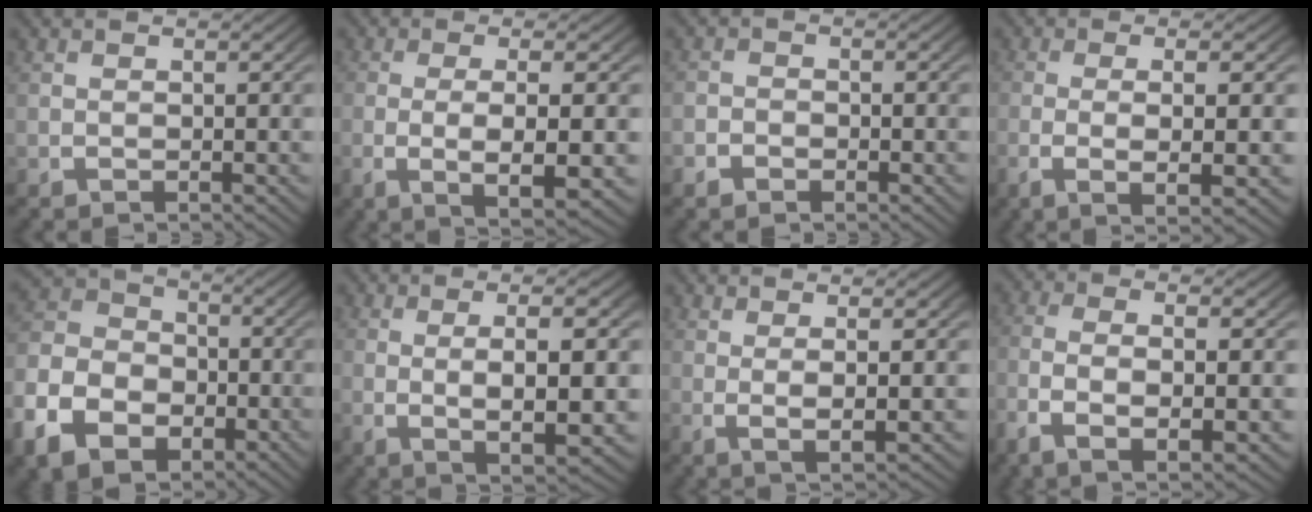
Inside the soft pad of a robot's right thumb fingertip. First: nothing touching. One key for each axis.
{"total": 6.4, "fx": -0.9, "fy": 1.8, "fz": 6.0, "tx": -0.126, "ty": -0.020, "tz": -0.001}
{"total": 1.4, "fx": -0.9, "fy": 1.1, "fz": 0.1, "tx": 0.000, "ty": -0.001, "tz": -0.023}
{"total": 5.8, "fx": -0.9, "fy": 1.5, "fz": 5.5, "tx": -0.109, "ty": -0.013, "tz": -0.007}
{"total": 11.4, "fx": -2.3, "fy": 8.9, "fz": 6.6, "tx": -0.139, "ty": -0.025, "tz": -0.033}
{"total": 7.0, "fx": -0.2, "fy": 2.4, "fz": 6.6, "tx": -0.135, "ty": -0.017, "tz": 0.012}
{"total": 3.5, "fx": 0.7, "fy": 0.9, "fz": 3.3, "tx": -0.069, "ty": -0.009, "tz": 0.020}
{"total": 6.9, "fx": -1.2, "fy": 2.9, "fz": 6.1, "tx": -0.139, "ty": -0.014, "tz": -0.009}